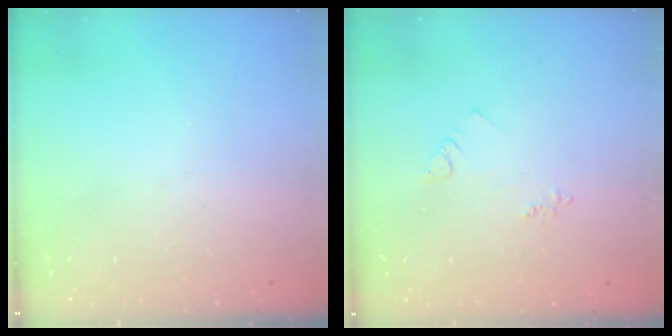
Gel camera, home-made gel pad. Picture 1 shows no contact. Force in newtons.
{"total": 3.9, "press": 3.8, "slide": 0.7}